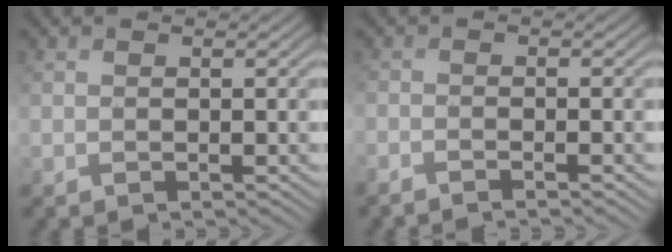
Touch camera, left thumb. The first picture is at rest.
{"total": 2.1, "force": [-1.7, 0.2, 1.3], "torque": [-0.019, -0.002, -0.041]}